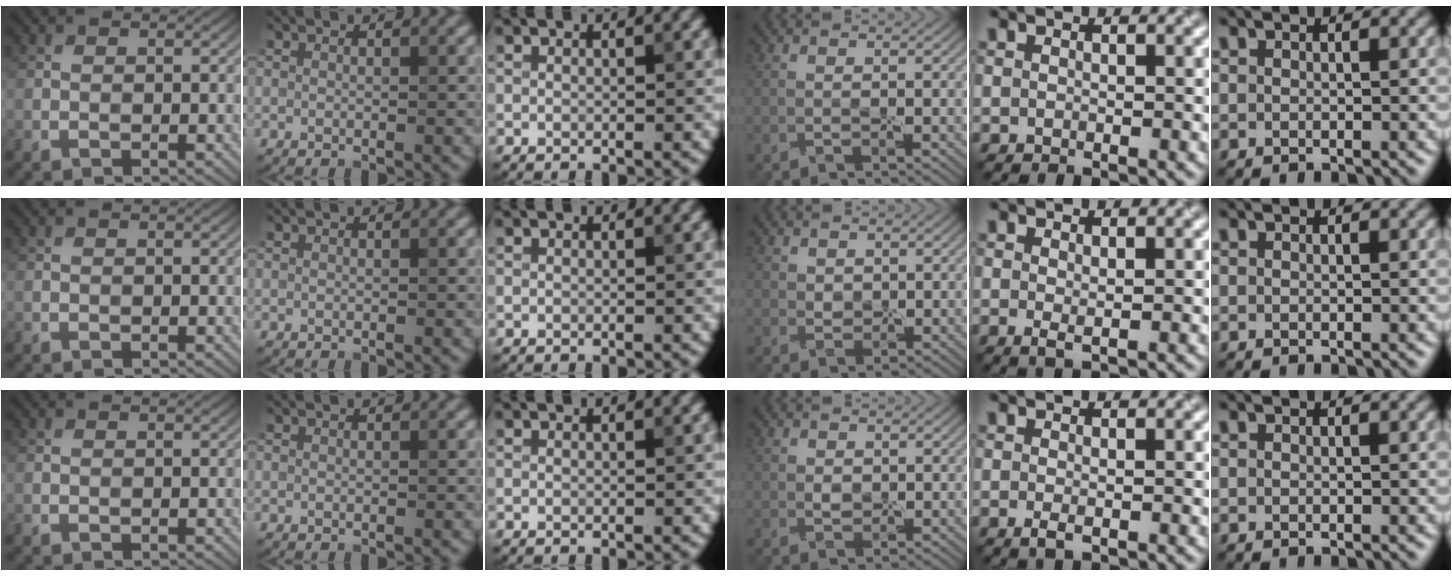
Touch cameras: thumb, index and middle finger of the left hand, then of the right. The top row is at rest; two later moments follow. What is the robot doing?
{"motion": "peel", "object": "small bumper sticker"}